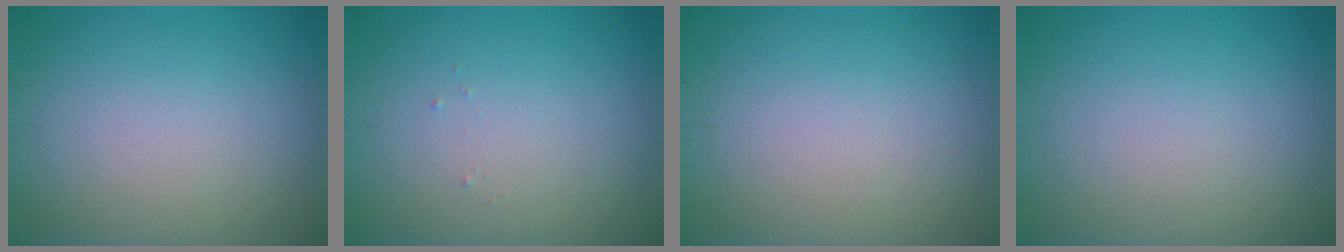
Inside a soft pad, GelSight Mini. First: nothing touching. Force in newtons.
{"total": 0.0}
{"total": 0.0}
{"total": 0.0}